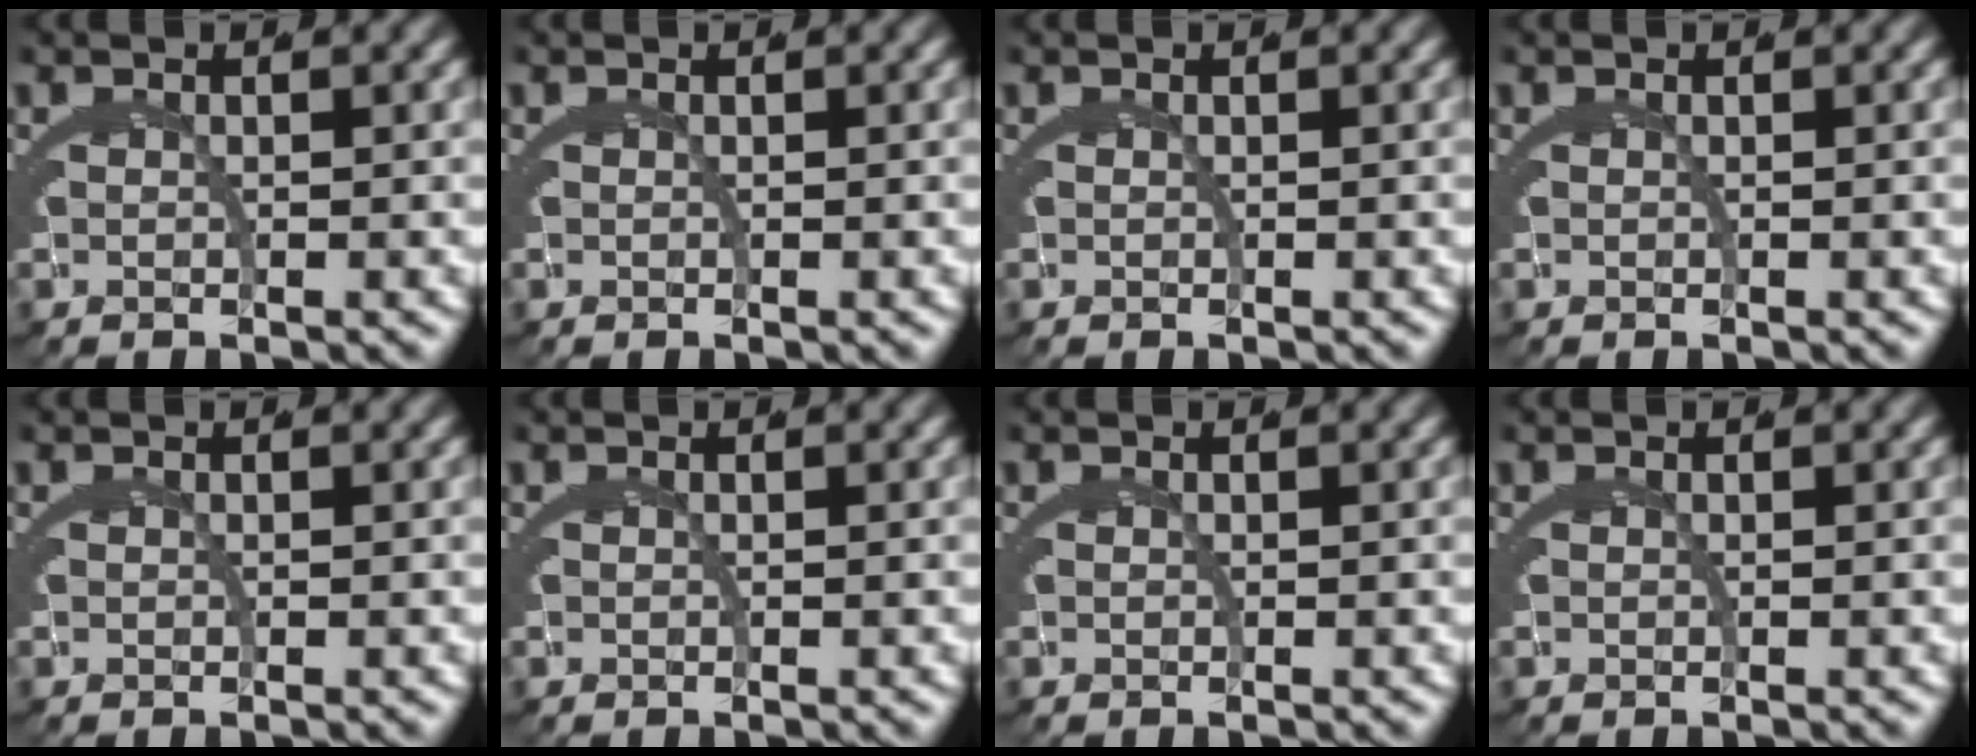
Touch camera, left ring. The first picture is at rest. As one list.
[{"total": 0.0}, {"total": 0.0}, {"total": 0.0}, {"total": 0.0}, {"total": 0.0}, {"total": 0.0}, {"total": 0.0}]